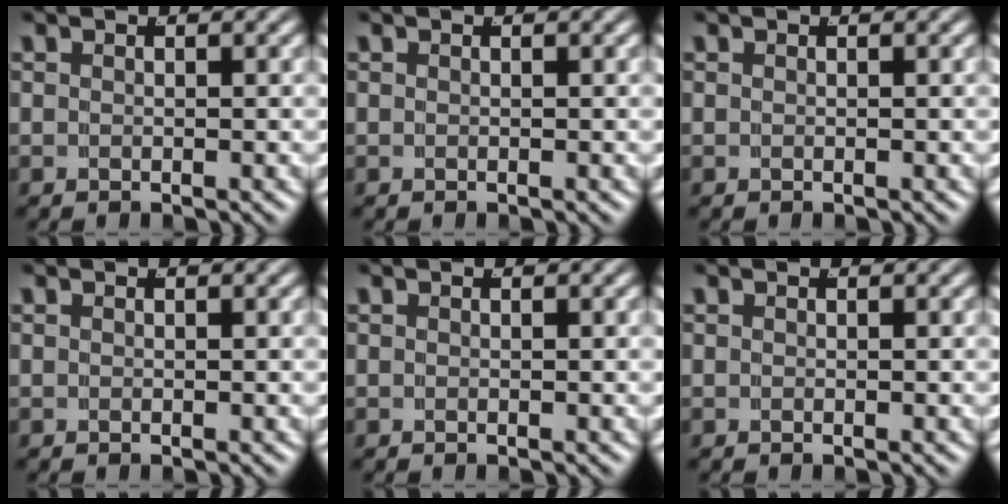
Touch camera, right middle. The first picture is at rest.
{"total": 0.0}
{"total": 0.0}
{"total": 0.0}
{"total": 0.0}
{"total": 0.0}